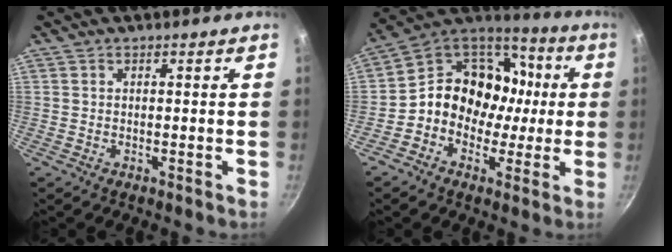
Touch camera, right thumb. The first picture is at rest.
{"total": 16.7, "force": [-0.6, 14.2, 8.6], "torque": [-0.091, 0.050, -0.027]}